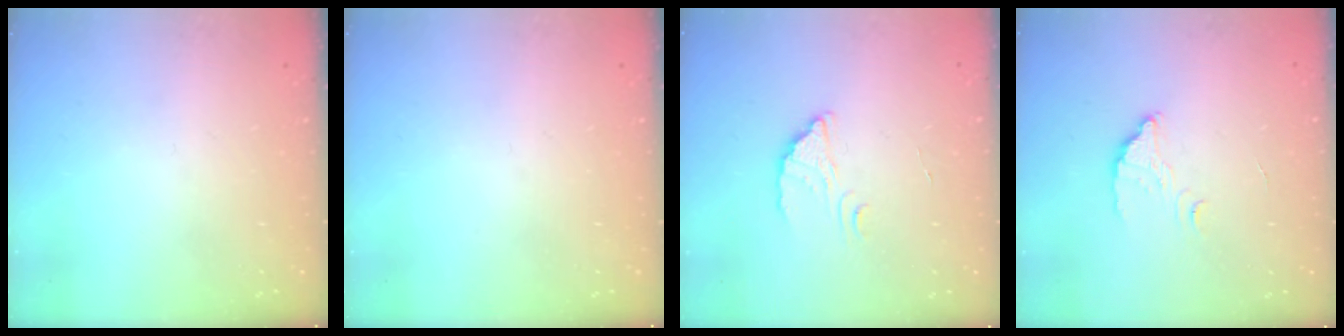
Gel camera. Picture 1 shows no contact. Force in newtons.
{"total": 0.0}
{"total": 2.4, "press": 2.4, "slide": 0.1}
{"total": 2.9, "press": 2.9, "slide": 0.3}